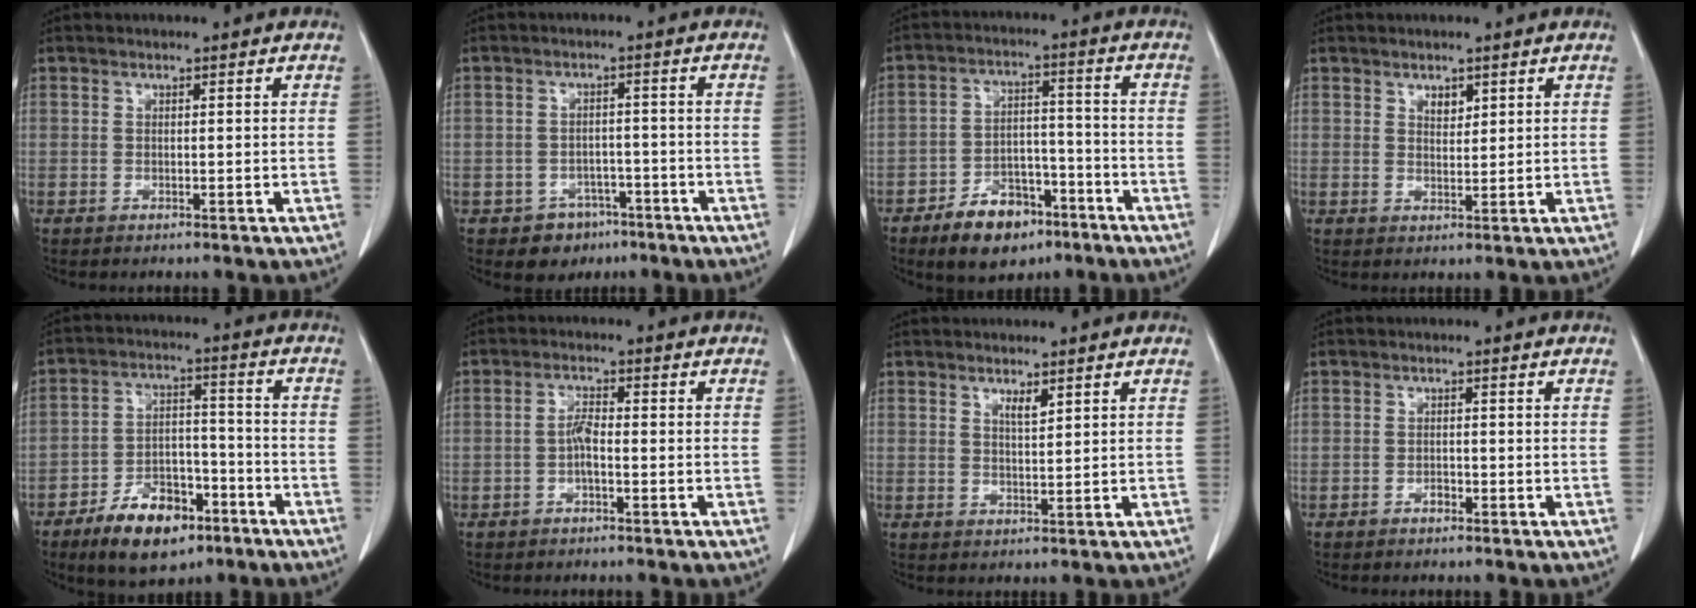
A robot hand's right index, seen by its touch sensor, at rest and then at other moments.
{"total": 5.0, "force": [-3.0, 3.9, 0.7], "torque": [-0.005, 0.013, -0.036]}
{"total": 10.0, "force": [-6.4, 5.4, 5.4], "torque": [-0.092, 0.014, -0.100]}
{"total": 1.9, "force": [1.2, 1.0, 1.1], "torque": [-0.018, -0.003, 0.025]}
{"total": 11.5, "force": [-7.2, 5.6, 7.1], "torque": [-0.121, 0.010, -0.119]}
{"total": 2.7, "force": [-0.8, 0.7, 2.5], "torque": [-0.049, 0.004, -0.016]}
{"total": 1.7, "force": [1.2, 0.2, 1.2], "torque": [-0.025, -0.004, 0.024]}
{"total": 0.9, "force": [-0.7, 0.5, 0.4], "torque": [-0.008, 0.003, -0.012]}